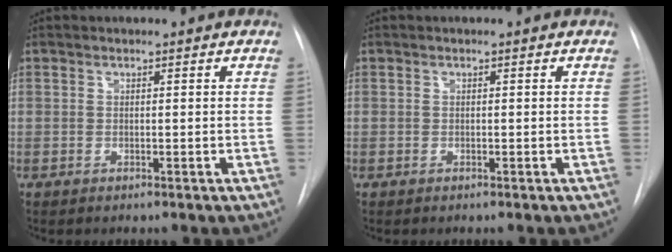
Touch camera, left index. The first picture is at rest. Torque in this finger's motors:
{"motor_torque": [0.00, 0.00, 0.00, 0.00]}